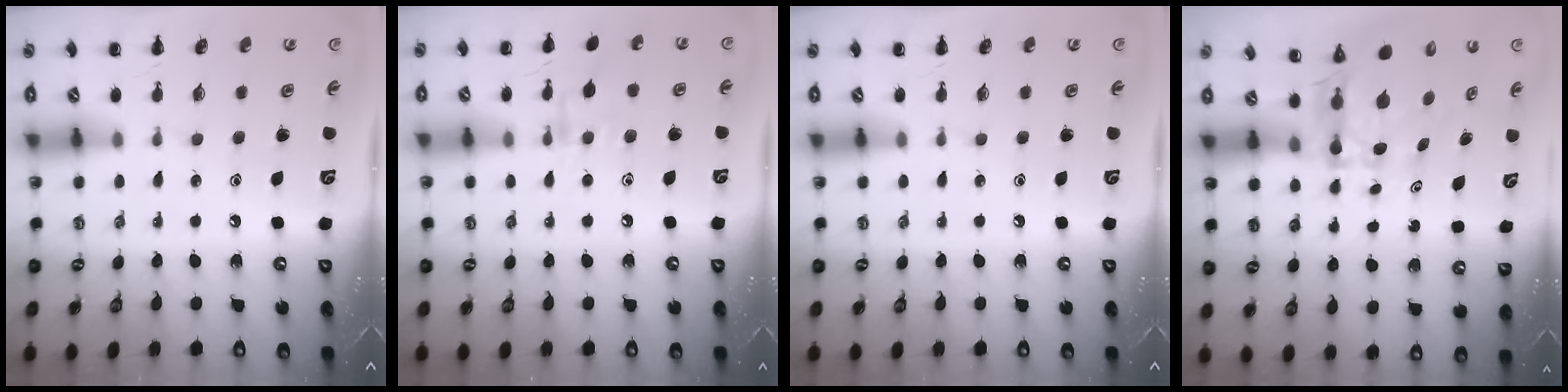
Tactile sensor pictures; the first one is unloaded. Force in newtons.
{"total": 7.7, "press": 7.6, "slide": 0.8}
{"total": 0.0}
{"total": 4.9, "press": 4.8, "slide": 1.0}